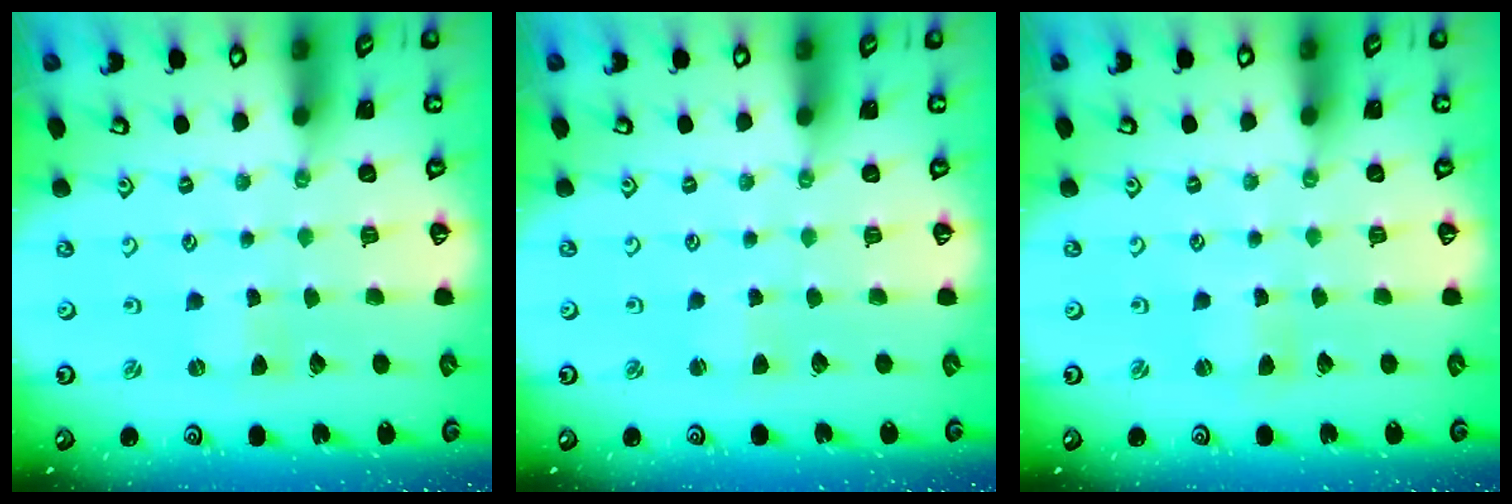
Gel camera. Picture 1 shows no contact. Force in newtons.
{"total": 2.1, "press": 2.1, "slide": 0.3}
{"total": 0.6, "press": 0.6, "slide": 0.1}